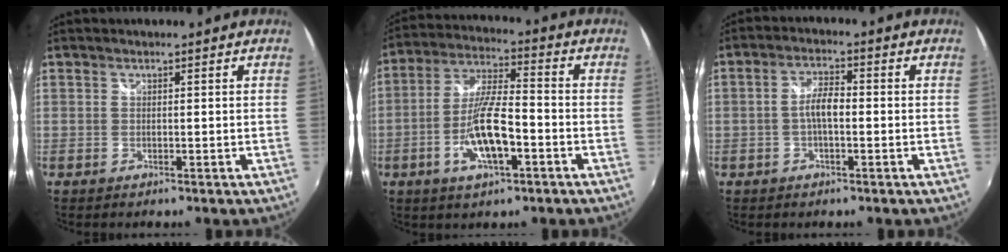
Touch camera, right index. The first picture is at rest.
{"total": 11.7, "force": [-4.4, 3.2, 10.4], "torque": [-0.214, -0.001, -0.079]}
{"total": 3.9, "force": [-0.8, 1.3, 3.6], "torque": [-0.070, 0.009, -0.017]}